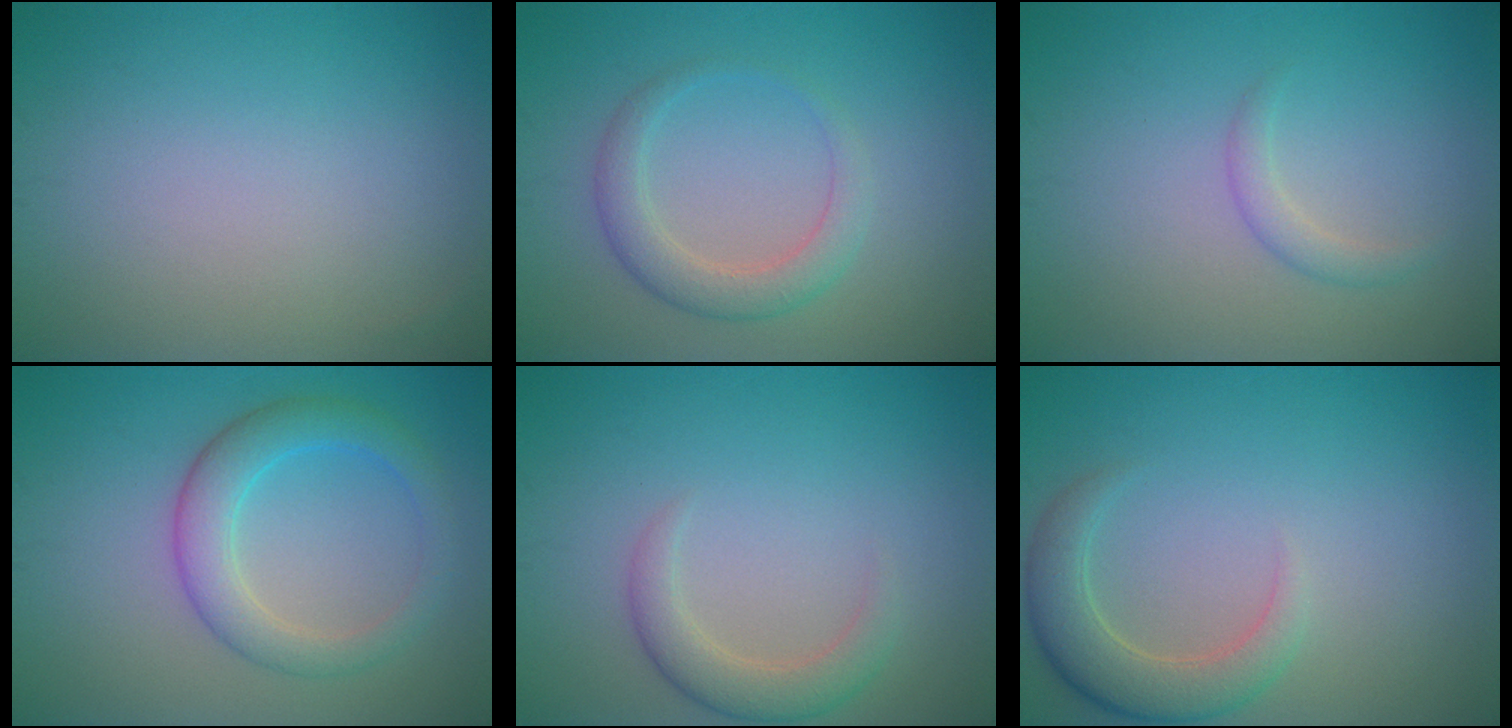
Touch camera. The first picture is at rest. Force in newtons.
{"total": 3.0, "press": 3.0, "slide": 0.1}
{"total": 1.4, "press": 1.4, "slide": 0.0}
{"total": 4.3, "press": 4.3, "slide": 0.1}
{"total": 2.7, "press": 2.7, "slide": 0.2}
{"total": 3.9, "press": 3.9, "slide": 0.5}